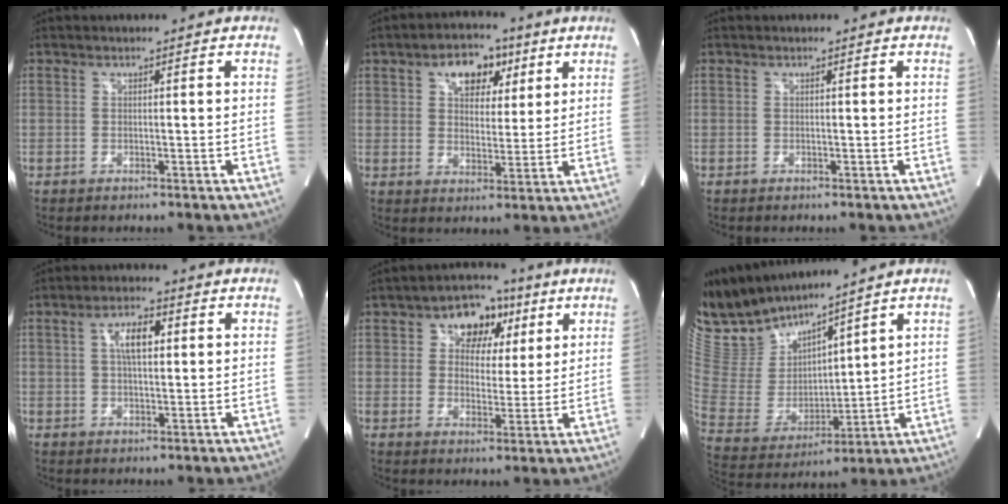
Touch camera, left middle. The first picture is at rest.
{"total": 8.1, "force": [3.9, 5.0, 5.1], "torque": [-0.079, 0.021, 0.062]}
{"total": 0.0}
{"total": 5.2, "force": [1.3, 2.1, 4.6], "torque": [-0.086, 0.012, 0.021]}
{"total": 8.3, "force": [3.6, 5.9, 4.7], "torque": [-0.058, 0.024, 0.054]}
{"total": 13.3, "force": [12.6, 2.1, 3.6], "torque": [-0.097, -0.004, 0.270]}